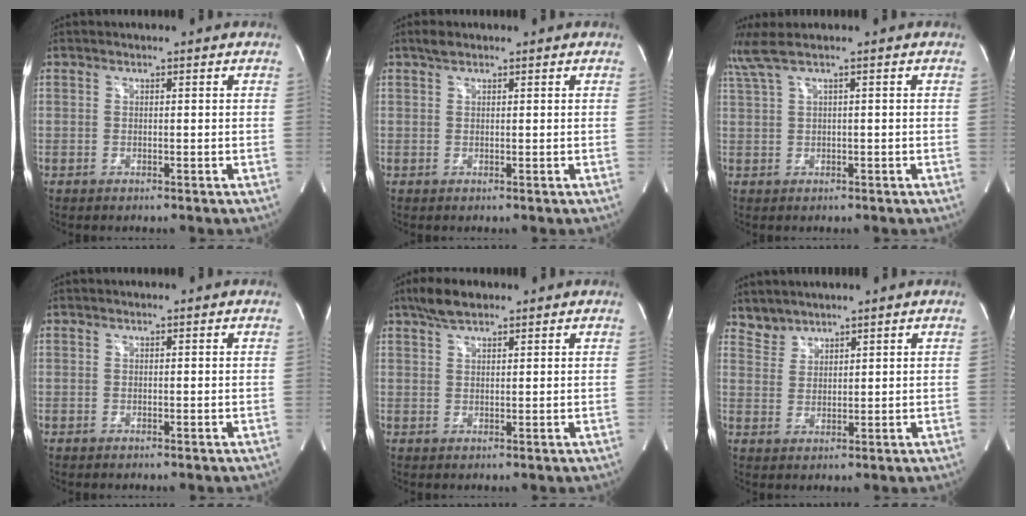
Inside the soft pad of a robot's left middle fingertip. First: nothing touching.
{"total": 1.2, "force": [0.9, 0.4, 0.6], "torque": [-0.016, 0.008, 0.018]}
{"total": 3.2, "force": [2.0, -0.7, 2.3], "torque": [-0.070, 0.028, 0.053]}
{"total": 0.0}
{"total": 4.2, "force": [3.2, 1.3, 2.3], "torque": [-0.057, 0.009, 0.061]}
{"total": 3.0, "force": [2.8, 1.0, -0.4], "torque": [0.009, 0.012, 0.057]}